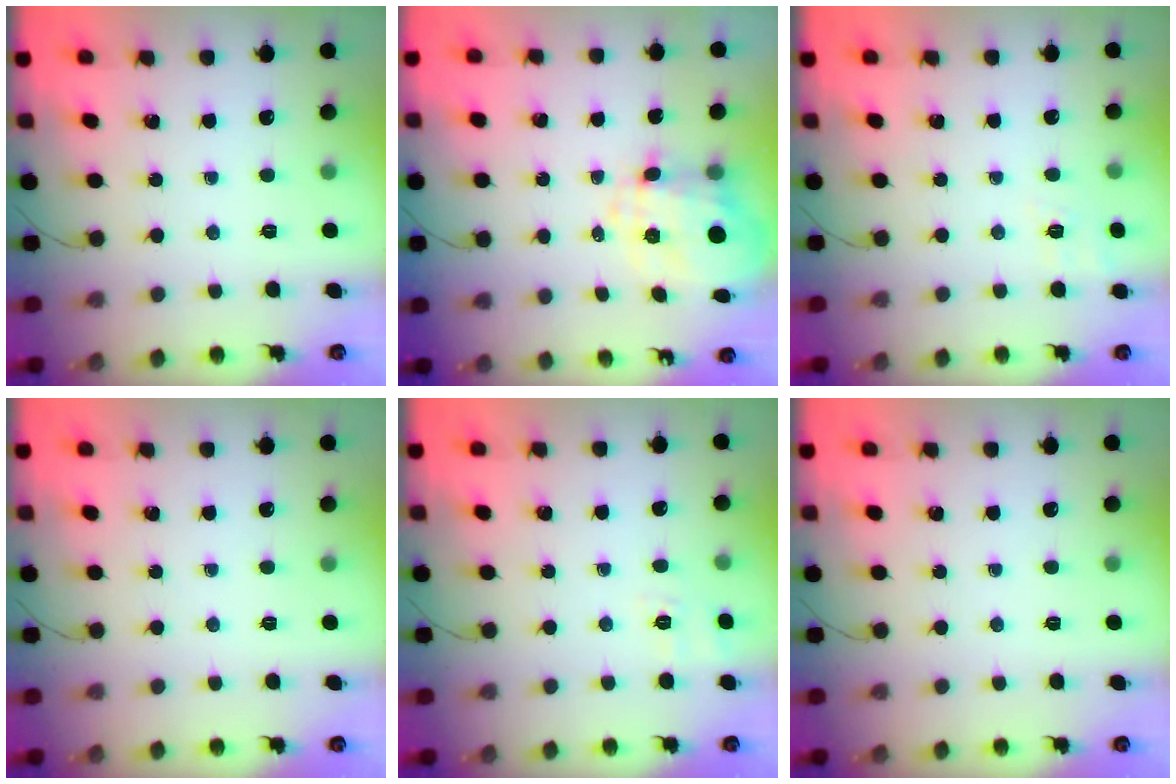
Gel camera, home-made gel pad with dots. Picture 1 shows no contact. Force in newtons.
{"total": 9.2, "press": 9.0, "slide": 2.1}
{"total": 8.0, "press": 7.8, "slide": 2.1}
{"total": 0.0}
{"total": 2.4, "press": 1.1, "slide": 2.1}
{"total": 0.0}